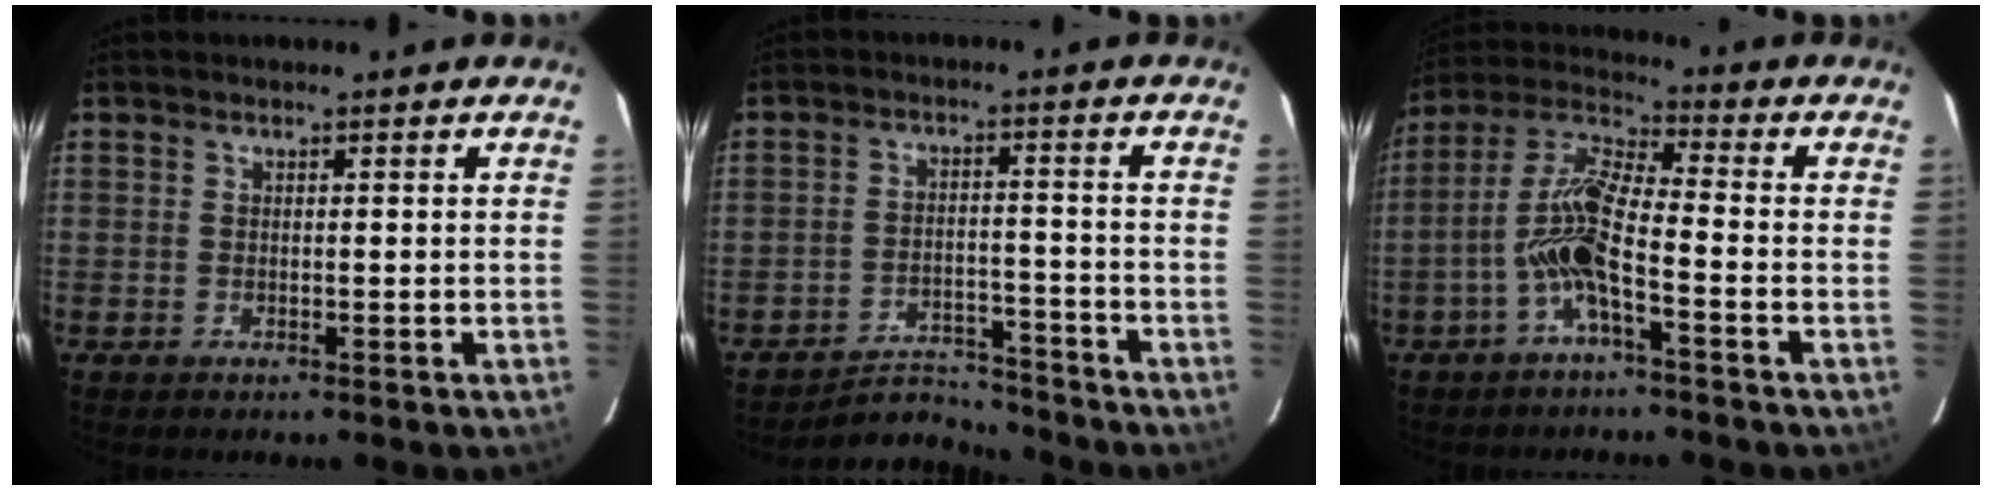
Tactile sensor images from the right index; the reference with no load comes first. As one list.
[{"total": 6.5, "force": [-6.2, 1.3, -1.1], "torque": [0.021, 0.020, -0.100]}, {"total": 9.5, "force": [-3.4, 1.1, 8.8], "torque": [-0.191, 0.018, -0.071]}]